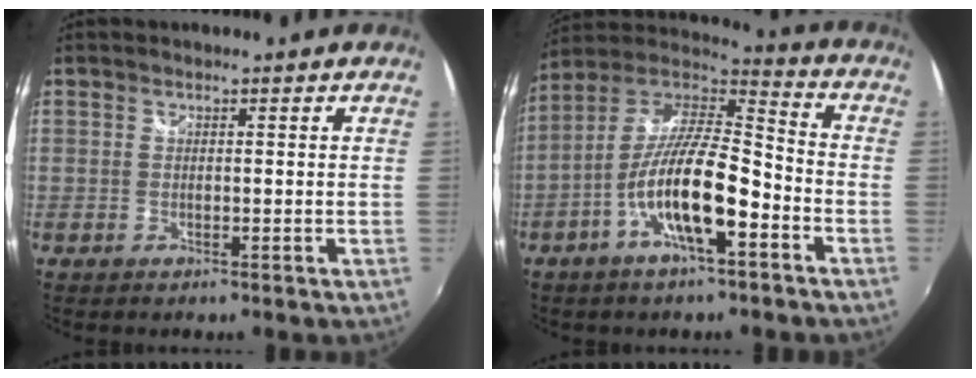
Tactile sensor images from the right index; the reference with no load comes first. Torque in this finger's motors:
{"motor_torque": [1.28, -0.86, 1.05, 0.21]}